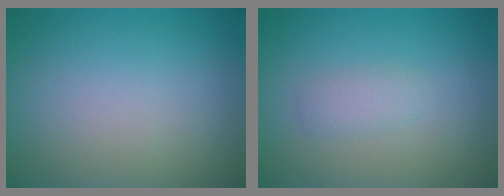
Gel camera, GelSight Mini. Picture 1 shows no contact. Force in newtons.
{"total": 1.2, "press": 1.2, "slide": 0.1}